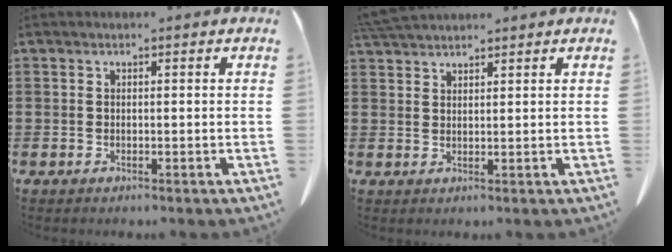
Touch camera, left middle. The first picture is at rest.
{"total": 3.7, "force": [3.4, 0.4, 1.1], "torque": [-0.032, -0.005, 0.067]}